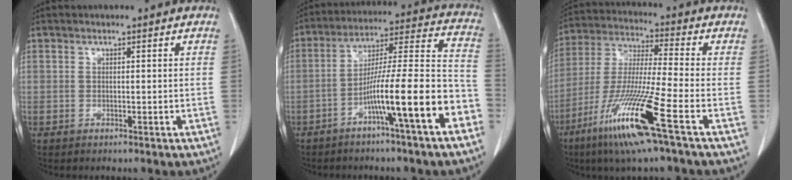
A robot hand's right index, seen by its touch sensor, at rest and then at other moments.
{"total": 15.7, "force": [-7.1, 0.0, 13.9], "torque": [-0.218, 0.018, -0.115]}
{"total": 15.5, "force": [-7.7, -0.9, 13.4], "torque": [-0.282, -0.037, -0.148]}